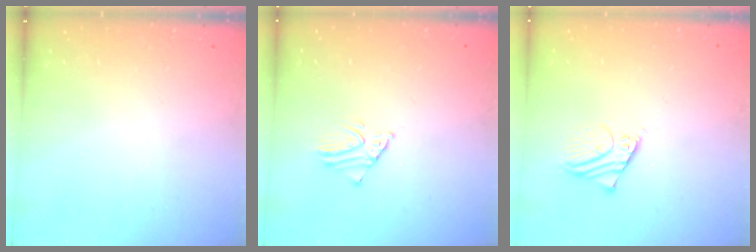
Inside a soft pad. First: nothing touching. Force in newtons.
{"total": 2.2, "press": 2.2, "slide": 0.1}
{"total": 2.9, "press": 2.9, "slide": 0.0}